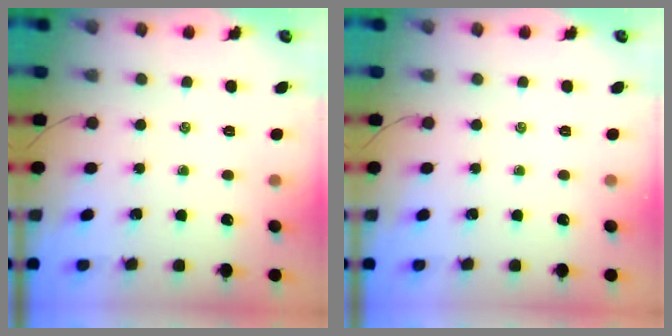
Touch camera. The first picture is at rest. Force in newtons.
{"total": 0.0}